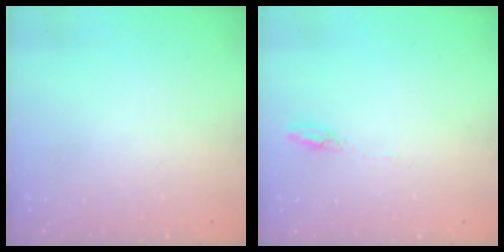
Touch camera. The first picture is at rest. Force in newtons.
{"total": 2.7, "press": 2.7, "slide": 0.2}